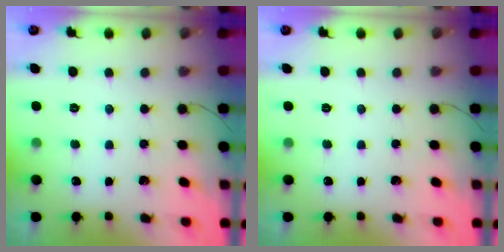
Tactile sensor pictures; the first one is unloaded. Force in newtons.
{"total": 0.0}